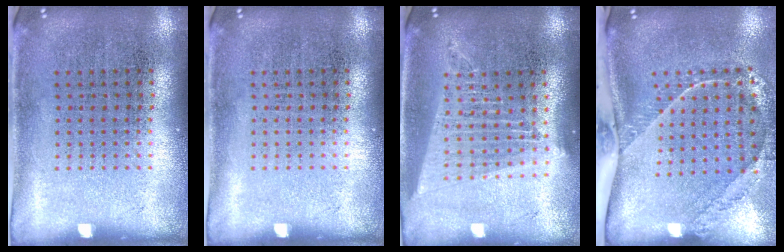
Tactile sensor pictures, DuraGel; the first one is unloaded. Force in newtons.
{"total": 0.0}
{"total": 1.8, "press": 1.5, "slide": 0.9}
{"total": 2.4, "press": 1.7, "slide": 1.7}